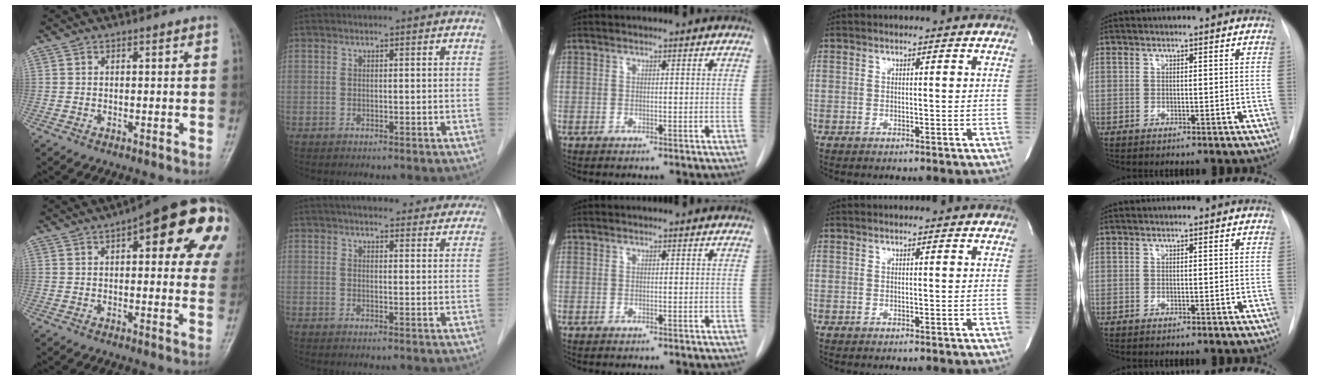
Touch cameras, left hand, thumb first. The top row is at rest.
{"thumb": {"total": 22.1, "force": [8.2, 7.9, 18.9], "torque": [-0.212, 0.009, 0.094]}, "index": {"total": 20.6, "force": [18.6, 4.9, 7.2], "torque": [-0.085, 0.010, 0.220]}}